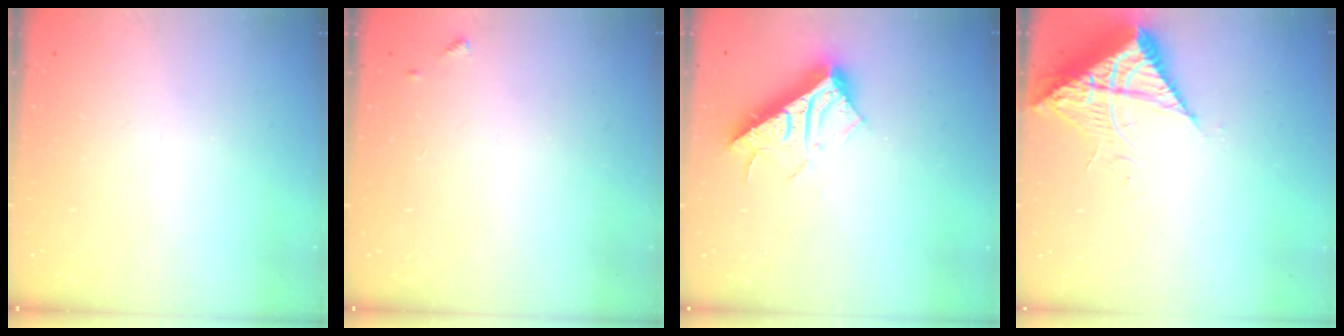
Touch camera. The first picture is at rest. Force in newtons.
{"total": 5.1, "press": 5.1, "slide": 0.5}
{"total": 16.3, "press": 16.3, "slide": 0.3}
{"total": 9.4, "press": 9.4, "slide": 1.0}